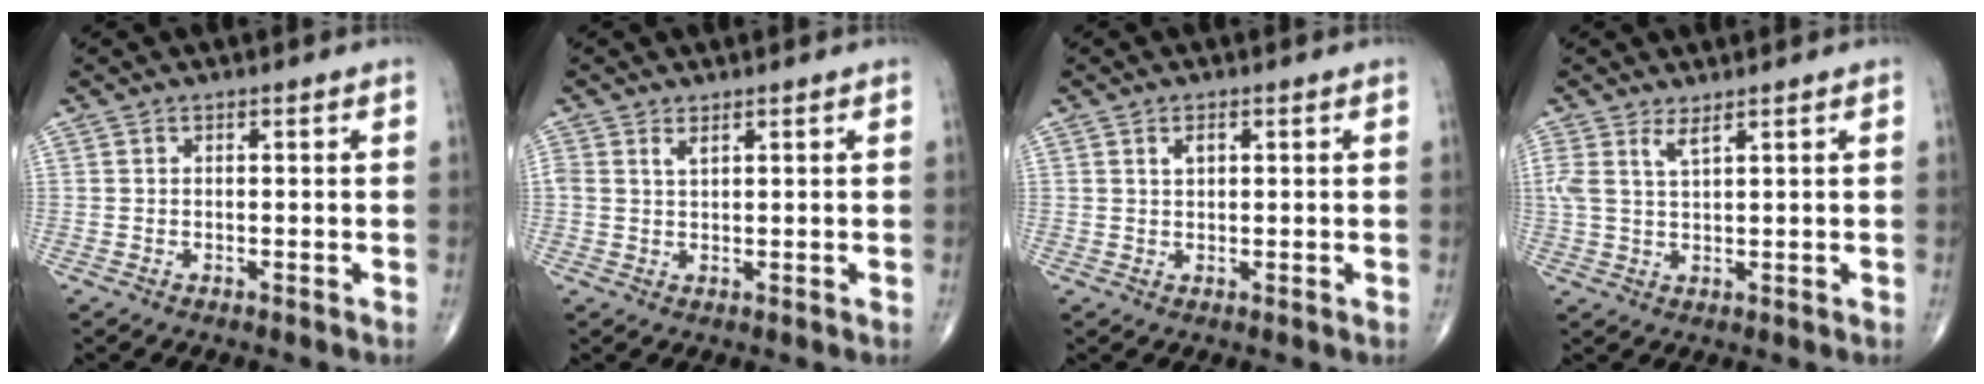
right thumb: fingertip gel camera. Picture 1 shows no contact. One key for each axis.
{"total": 1.7, "fx": 1.0, "fy": 0.6, "fz": 1.1, "tx": -0.025, "ty": 0.000, "tz": 0.025}
{"total": 1.8, "fx": 0.7, "fy": 1.0, "fz": 1.3, "tx": -0.017, "ty": 0.000, "tz": 0.013}
{"total": 3.2, "fx": 2.0, "fy": 0.5, "fz": 2.4, "tx": -0.058, "ty": -0.008, "tz": 0.048}